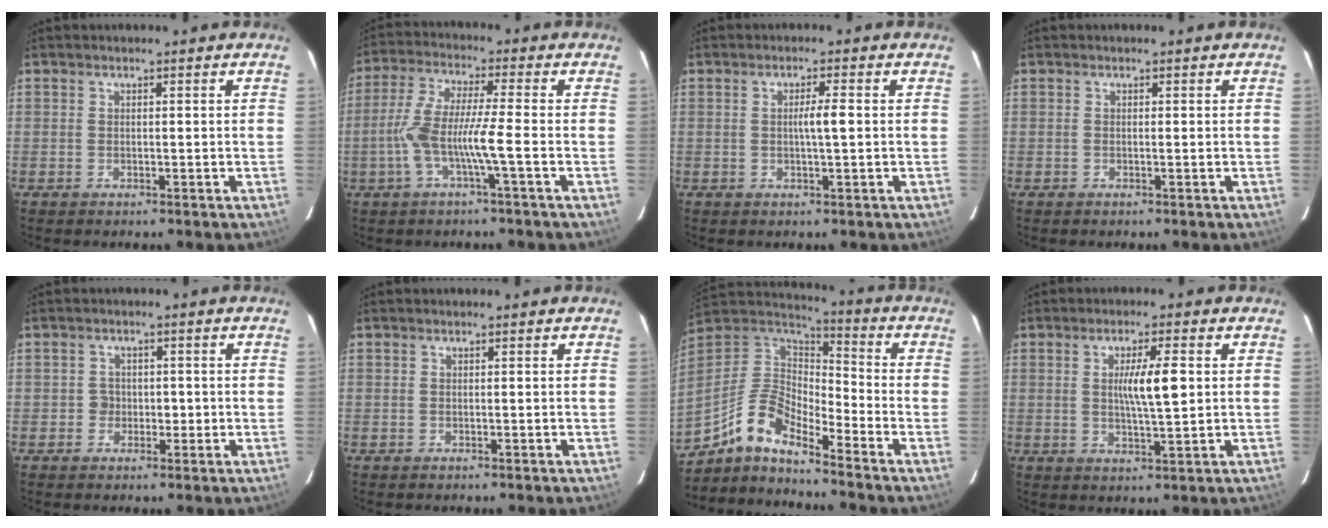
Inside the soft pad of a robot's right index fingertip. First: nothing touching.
{"total": 8.4, "force": [-2.2, -0.1, 8.1], "torque": [-0.172, 0.013, -0.045]}
{"total": 2.6, "force": [0.0, -0.1, 2.6], "torque": [-0.046, 0.000, -0.001]}
{"total": 0.0}
{"total": 2.3, "force": [-0.3, 2.1, 0.9], "torque": [-0.005, 0.009, -0.004]}
{"total": 0.0}
{"total": 10.9, "force": [-8.5, 2.7, 6.2], "torque": [-0.136, 0.033, -0.160]}
{"total": 6.2, "force": [0.9, 0.5, 6.1], "torque": [-0.105, -0.001, 0.016]}